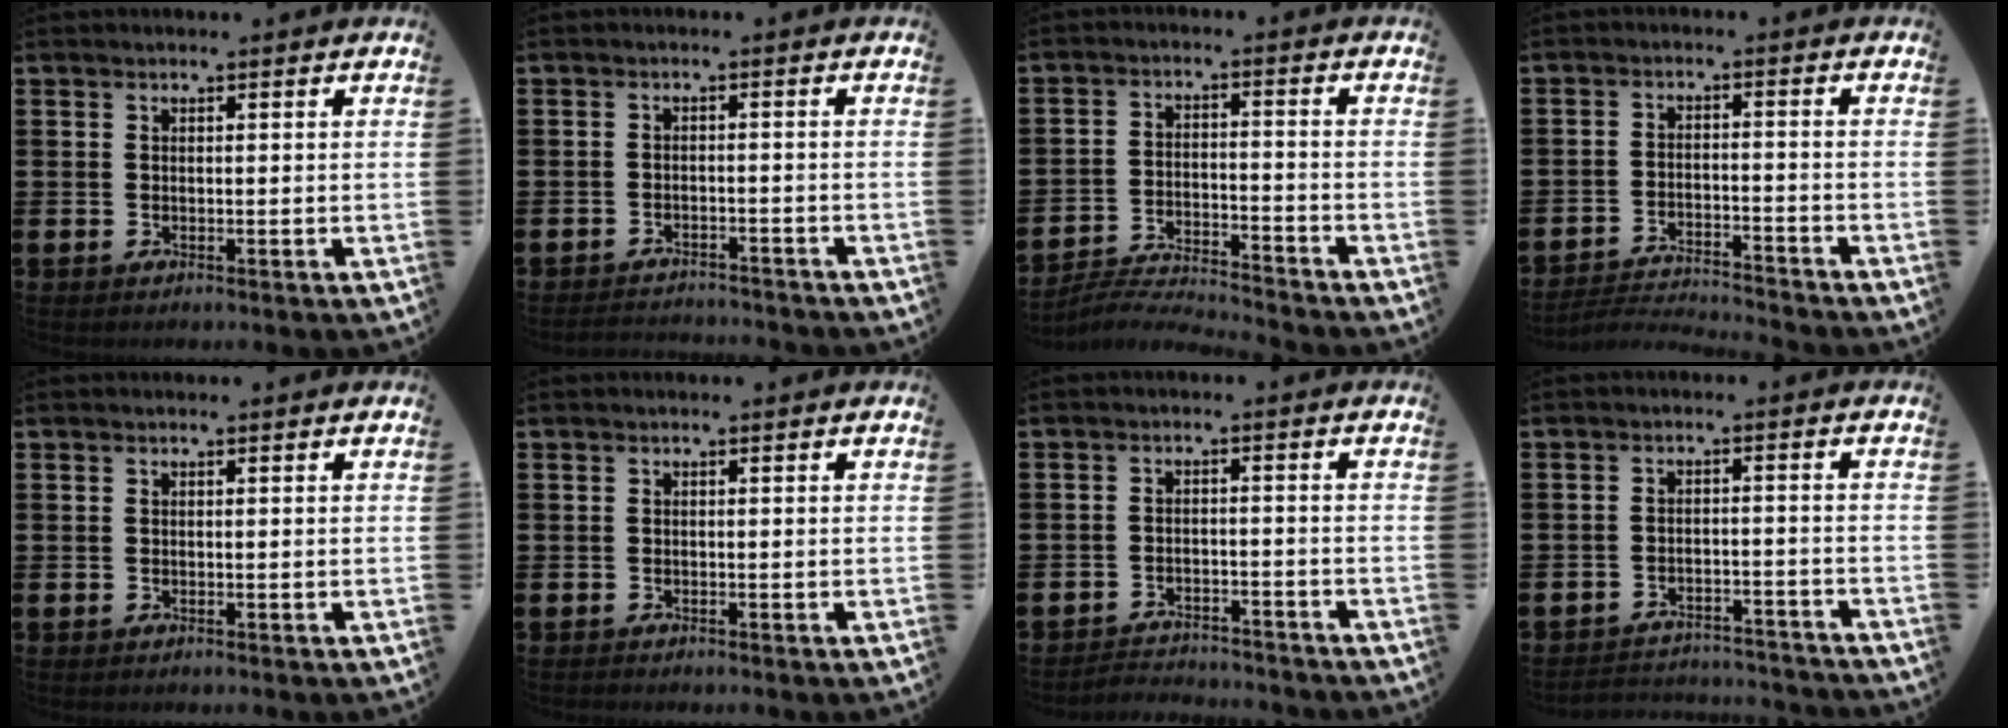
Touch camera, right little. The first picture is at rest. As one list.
[{"total": 2.1, "force": [-2.1, 0.0, -0.1], "torque": [-0.004, 0.001, -0.045]}, {"total": 4.0, "force": [-4.0, -0.1, 0.3], "torque": [-0.009, -0.002, -0.084]}, {"total": 3.0, "force": [-3.0, 0.0, 0.1], "torque": [-0.007, 0.004, -0.066]}, {"total": 0.0}, {"total": 0.0}, {"total": 2.7, "force": [-2.7, 0.1, -0.2], "torque": [-0.005, 0.003, -0.059]}, {"total": 2.9, "force": [-2.9, 0.1, -0.1], "torque": [-0.005, 0.002, -0.064]}]